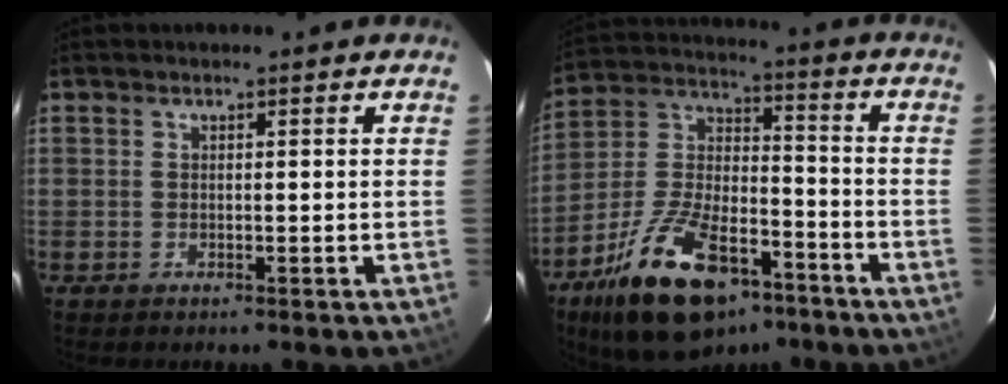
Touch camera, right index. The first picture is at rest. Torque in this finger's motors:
{"motor_torque": [1.04, -0.94, 0.93, 0.21]}